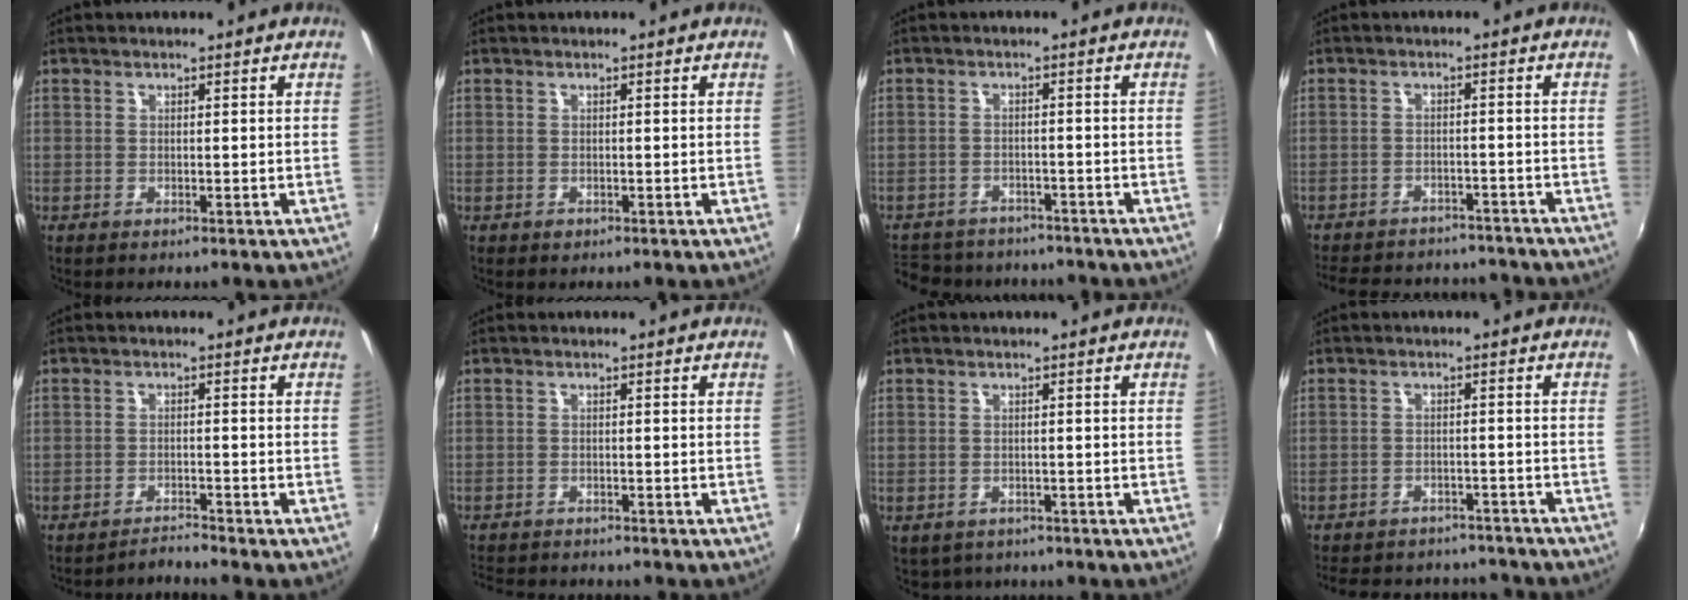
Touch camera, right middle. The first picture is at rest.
{"total": 0.5, "force": [-0.3, 0.4, 0.1], "torque": [-0.001, -0.003, -0.006]}
{"total": 13.5, "force": [-11.2, 6.1, 4.4], "torque": [-0.117, 0.000, -0.161]}
{"total": 17.7, "force": [-15.4, 6.4, 6.1], "torque": [-0.139, 0.013, -0.202]}
{"total": 2.4, "force": [-2.2, -0.9, -0.5], "torque": [0.001, 0.001, -0.041]}
{"total": 6.6, "force": [-6.3, 1.2, 1.9], "torque": [-0.054, -0.017, -0.102]}
{"total": 2.9, "force": [-2.2, 1.9, 0.5], "torque": [-0.016, -0.010, -0.028]}
{"total": 17.5, "force": [-15.2, 6.6, 5.7], "torque": [-0.131, 0.016, -0.194]}